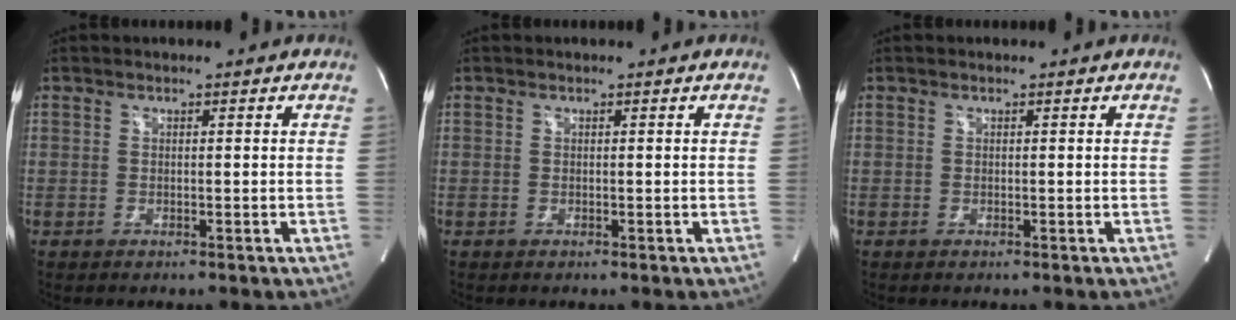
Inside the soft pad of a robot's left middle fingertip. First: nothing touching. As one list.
[{"total": 0.0}, {"total": 0.0}]